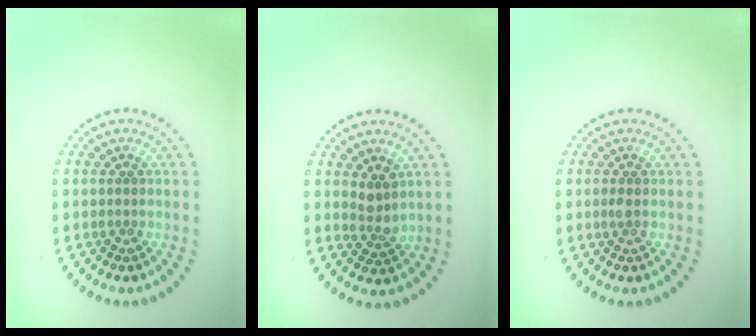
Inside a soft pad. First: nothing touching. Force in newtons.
{"total": 1.7, "press": 1.4, "slide": 1.0}
{"total": 0.6, "press": 0.6, "slide": 0.2}